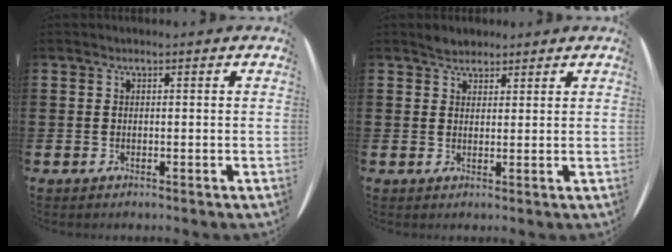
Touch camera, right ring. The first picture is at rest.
{"total": 1.9, "force": [1.7, 0.8, -0.2], "torque": [-0.002, 0.005, 0.036]}